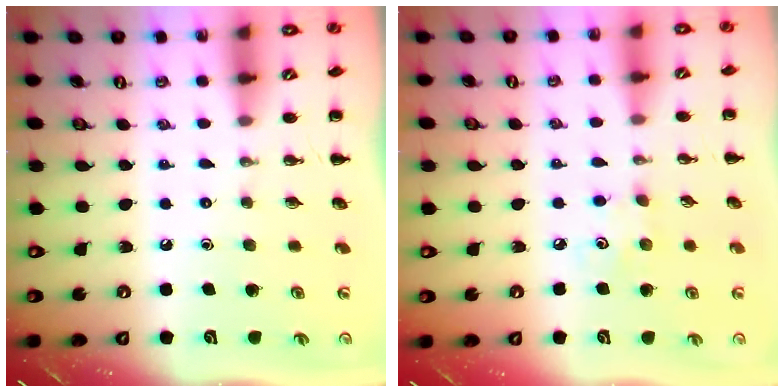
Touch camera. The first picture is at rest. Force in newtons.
{"total": 3.6, "press": 3.5, "slide": 0.9}